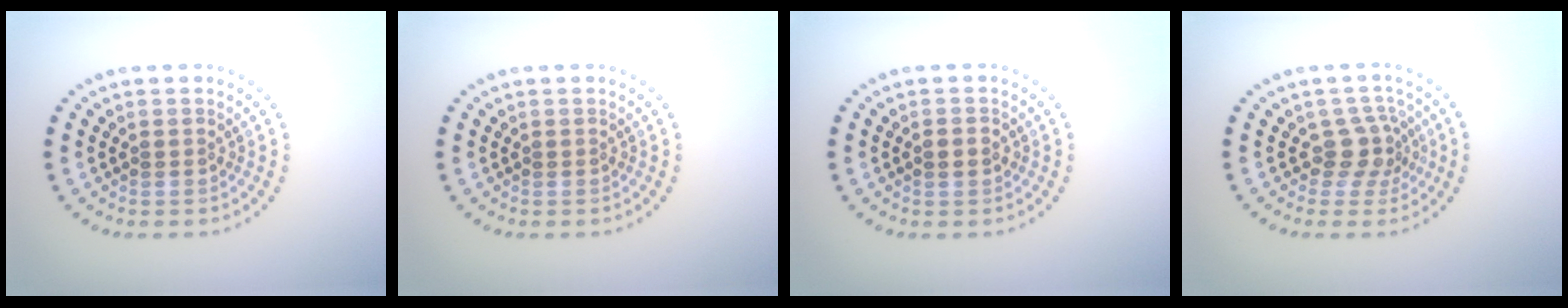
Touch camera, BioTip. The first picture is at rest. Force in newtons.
{"total": 0.0}
{"total": 1.9, "press": 1.9, "slide": 0.1}
{"total": 2.6, "press": 2.0, "slide": 1.6}